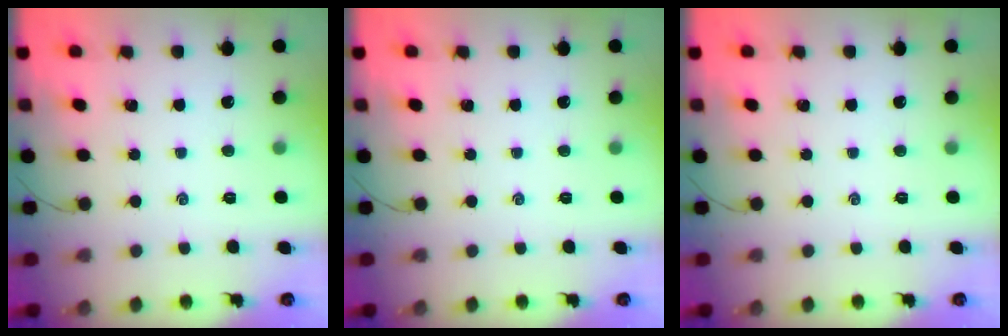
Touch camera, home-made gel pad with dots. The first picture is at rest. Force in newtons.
{"total": 0.0}
{"total": 0.0}